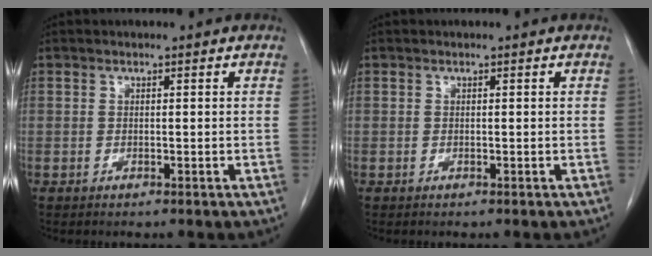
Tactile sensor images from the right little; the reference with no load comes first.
{"total": 0.0}